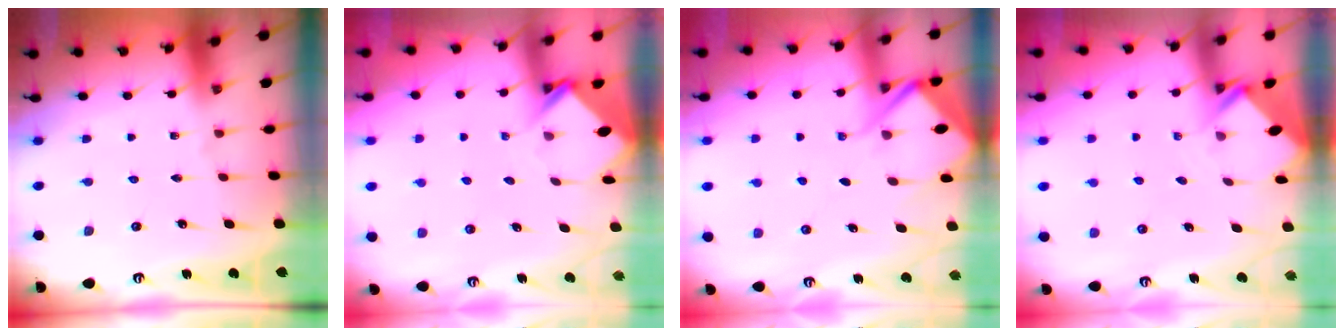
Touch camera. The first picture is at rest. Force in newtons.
{"total": 3.8, "press": 3.8, "slide": 0.2}
{"total": 5.5, "press": 5.5, "slide": 0.6}
{"total": 2.8, "press": 2.8, "slide": 0.2}